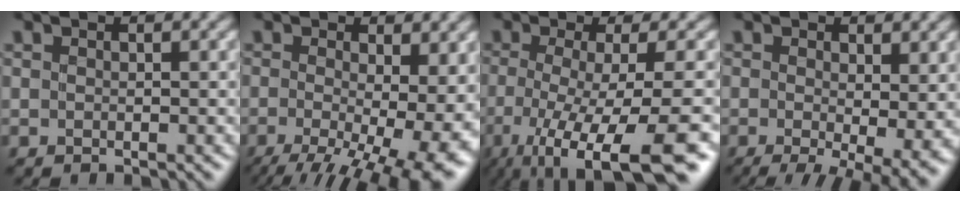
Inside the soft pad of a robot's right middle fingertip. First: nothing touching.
{"total": 13.7, "force": [-3.0, 5.4, 12.2], "torque": [-0.160, -0.026, -0.023]}
{"total": 9.9, "force": [-4.2, 2.5, 8.6], "torque": [-0.116, -0.019, -0.069]}
{"total": 6.1, "force": [-0.7, 1.9, 5.8], "torque": [-0.083, -0.024, -0.005]}